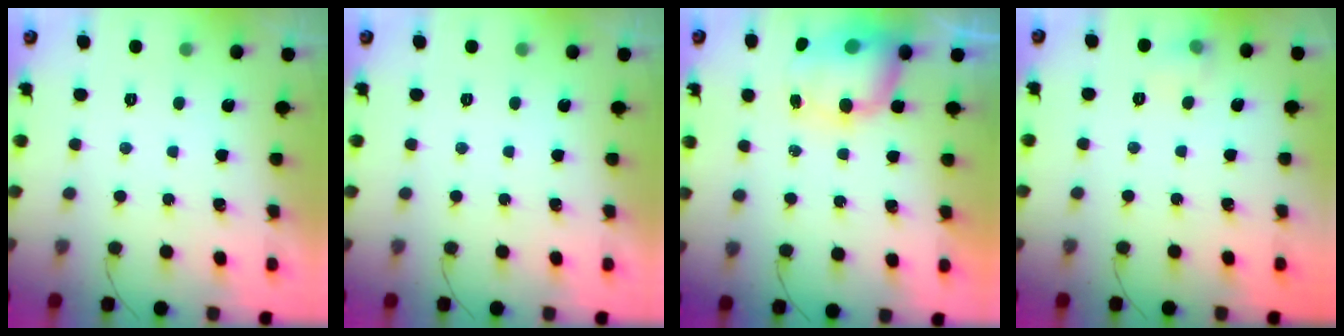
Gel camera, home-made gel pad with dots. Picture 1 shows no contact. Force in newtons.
{"total": 0.0}
{"total": 9.1, "press": 8.8, "slide": 2.4}
{"total": 5.5, "press": 5.4, "slide": 1.2}